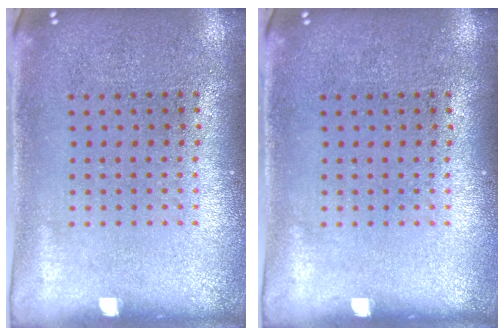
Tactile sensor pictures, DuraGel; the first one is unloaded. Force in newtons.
{"total": 0.0}